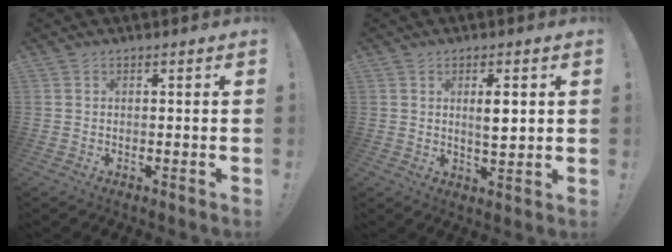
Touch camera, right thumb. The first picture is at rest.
{"total": 5.4, "force": [1.3, 1.6, 5.0], "torque": [-0.069, -0.012, 0.014]}